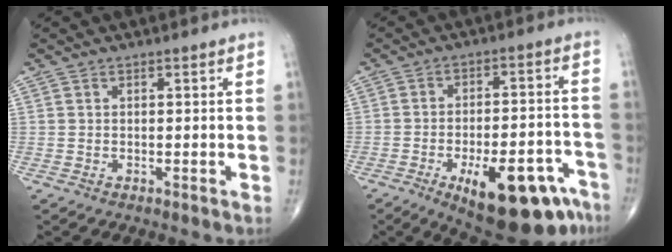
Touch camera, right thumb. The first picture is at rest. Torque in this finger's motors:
{"motor_torque": [2.05, 1.85, 1.11, -1.29, 0.42]}